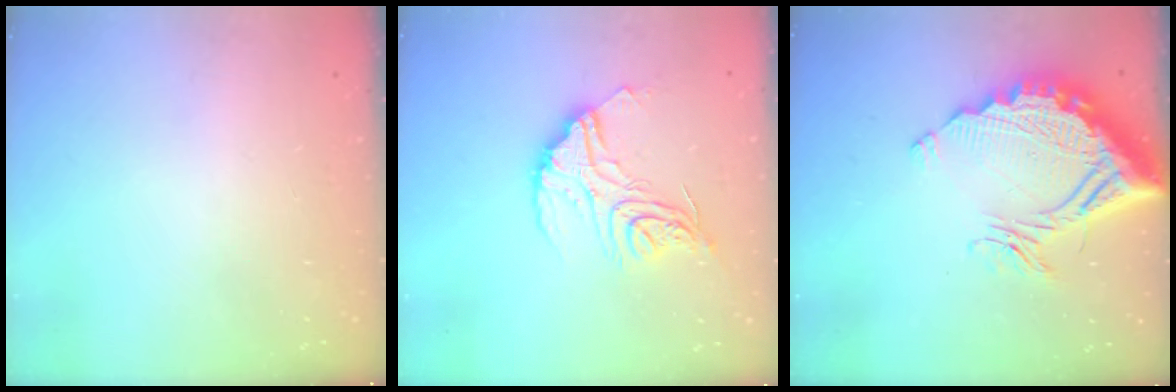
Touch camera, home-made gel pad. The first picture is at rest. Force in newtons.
{"total": 16.0, "press": 15.9, "slide": 1.5}
{"total": 19.1, "press": 19.0, "slide": 1.9}